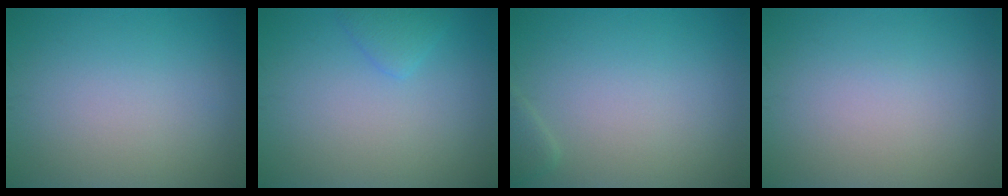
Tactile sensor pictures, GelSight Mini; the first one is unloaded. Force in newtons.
{"total": 1.5, "press": 1.5, "slide": 0.1}
{"total": 0.9, "press": 0.9, "slide": 0.1}
{"total": 0.0}